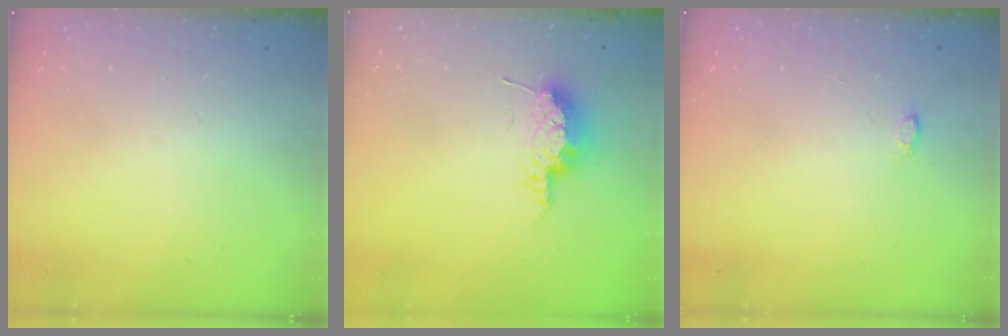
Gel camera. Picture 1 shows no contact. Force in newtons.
{"total": 8.8, "press": 8.5, "slide": 2.1}
{"total": 2.7, "press": 2.7, "slide": 0.3}